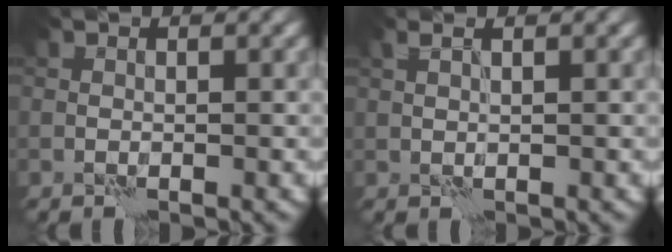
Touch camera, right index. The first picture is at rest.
{"total": 1.1, "force": [0.8, 0.3, 0.8], "torque": [-0.020, 0.004, 0.016]}